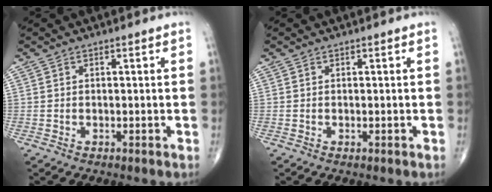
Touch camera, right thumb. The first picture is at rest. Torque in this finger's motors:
{"motor_torque": [0.05, -0.44, 0.12, -0.27, -0.06]}